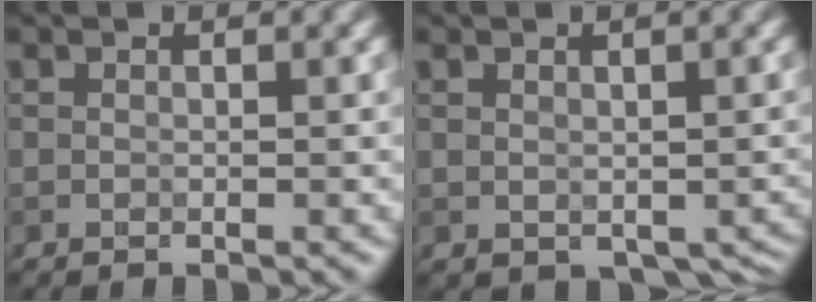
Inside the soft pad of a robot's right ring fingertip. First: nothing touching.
{"total": 3.2, "force": [-0.6, 2.5, 1.9], "torque": [-0.014, -0.016, 0.004]}